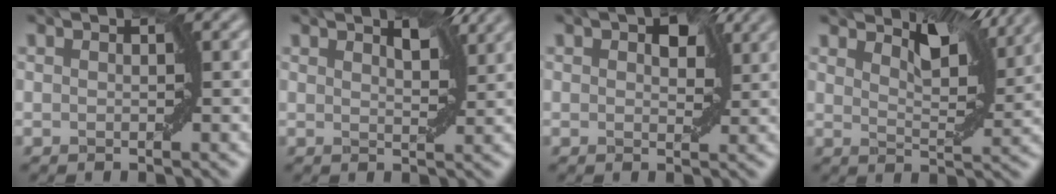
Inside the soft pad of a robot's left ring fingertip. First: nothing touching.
{"total": 2.7, "force": [2.1, 0.6, 1.7], "torque": [-0.025, 0.002, 0.034]}
{"total": 3.4, "force": [1.5, 1.8, 2.5], "torque": [-0.035, 0.004, 0.023]}
{"total": 5.2, "force": [4.1, 1.2, 2.9], "torque": [-0.057, 0.001, 0.067]}